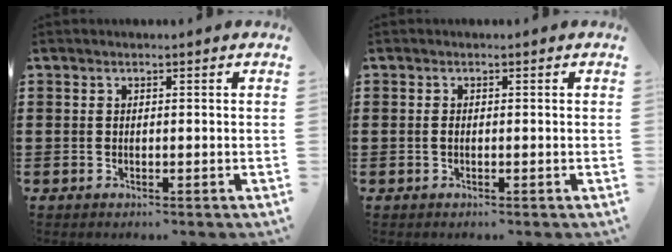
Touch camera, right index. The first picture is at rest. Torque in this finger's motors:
{"motor_torque": [2.14, 0.00, 0.01, 0.03]}